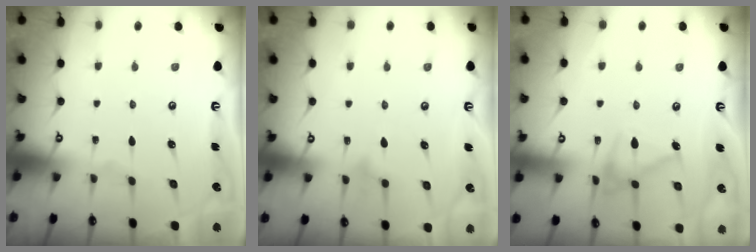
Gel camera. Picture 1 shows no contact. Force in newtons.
{"total": 7.7, "press": 7.7, "slide": 0.8}
{"total": 14.5, "press": 14.5, "slide": 0.7}